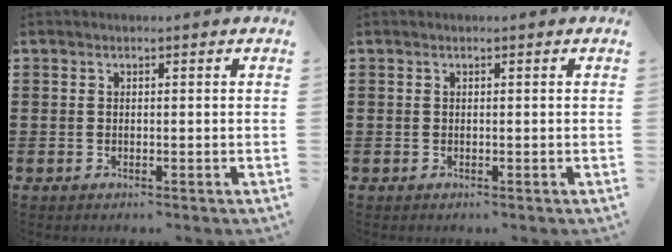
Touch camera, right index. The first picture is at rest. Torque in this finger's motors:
{"motor_torque": [-0.12, 0.42, 0.01, 0.01]}